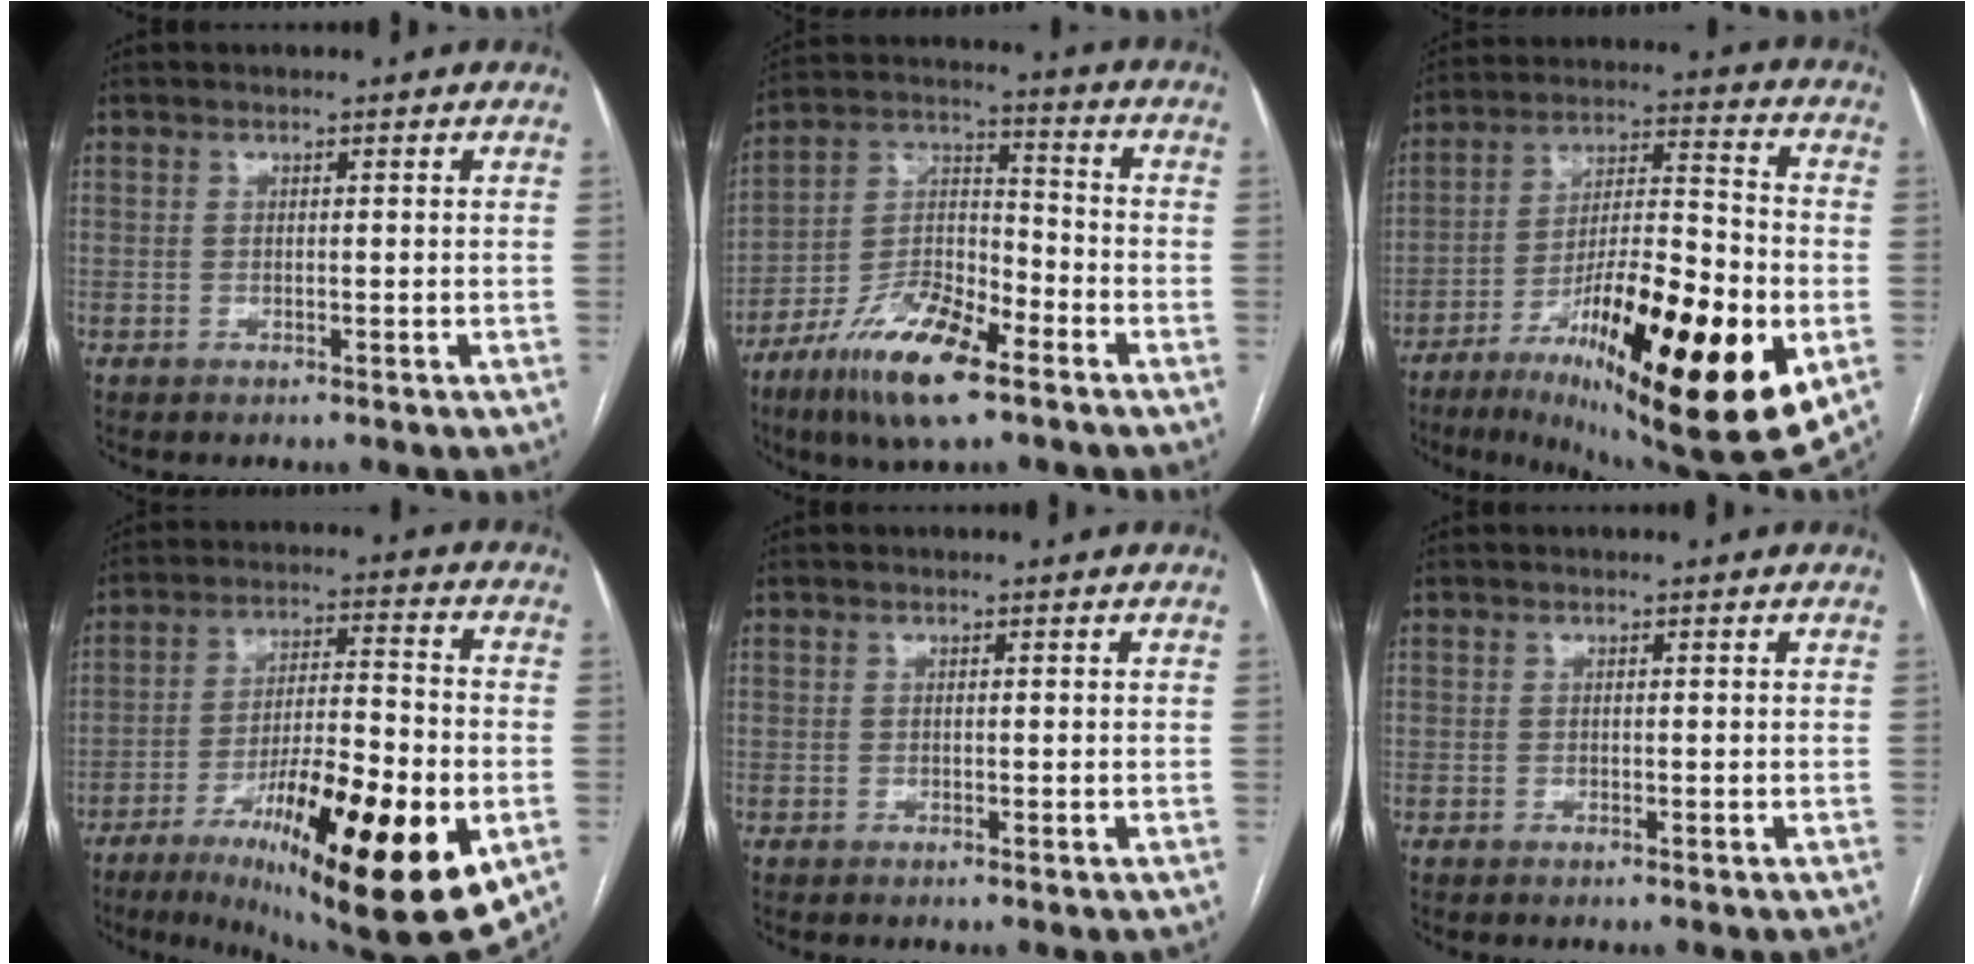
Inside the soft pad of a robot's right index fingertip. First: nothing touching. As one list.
[{"total": 14.0, "force": [-9.0, 4.0, 10.0], "torque": [-0.192, -0.001, -0.167]}, {"total": 27.4, "force": [-10.1, 4.9, 25.0], "torque": [-0.357, -0.034, -0.153]}, {"total": 24.3, "force": [-9.8, 4.4, 21.8], "torque": [-0.291, -0.024, -0.143]}, {"total": 0.0}, {"total": 0.0}]